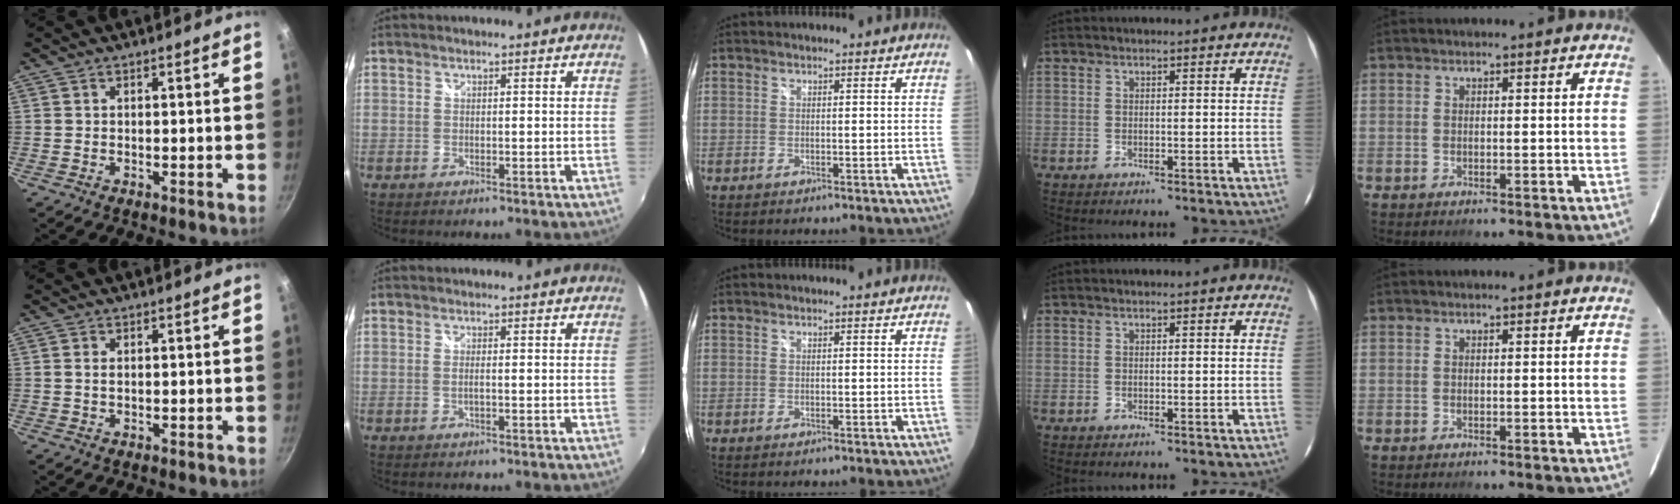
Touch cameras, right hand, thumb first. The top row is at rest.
{"thumb": {"total": 1.2, "force": [0.2, 0.7, 0.9], "torque": [-0.017, 0.001, 0.003]}, "index": {"total": 1.1, "force": [-0.3, 0.0, 1.1], "torque": [-0.021, 0.000, -0.006]}}